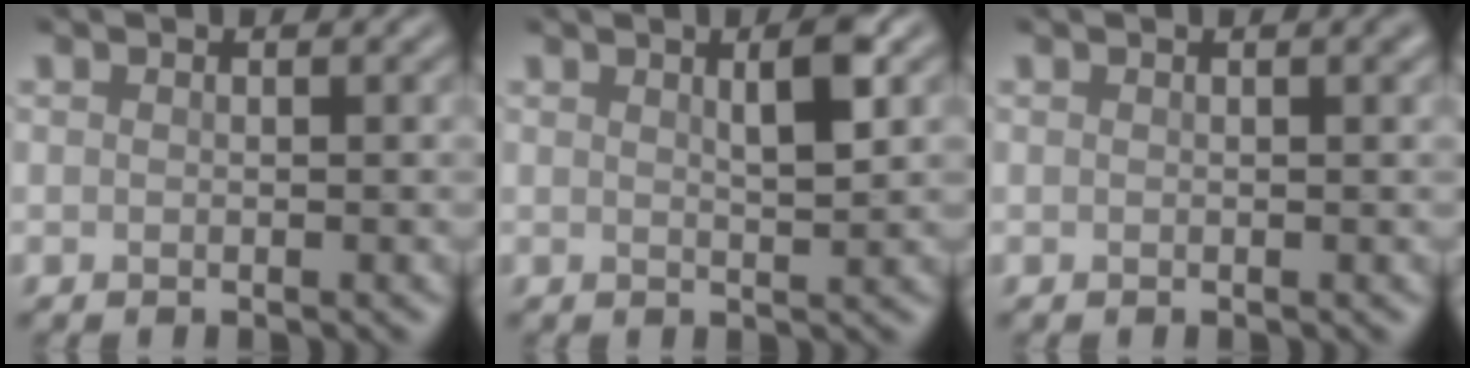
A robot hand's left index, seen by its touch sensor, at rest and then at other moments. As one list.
[{"total": 2.8, "force": [1.1, 0.6, 2.5], "torque": [-0.034, 0.006, 0.017]}, {"total": 1.1, "force": [0.4, 0.4, 1.0], "torque": [-0.009, 0.006, 0.004]}]